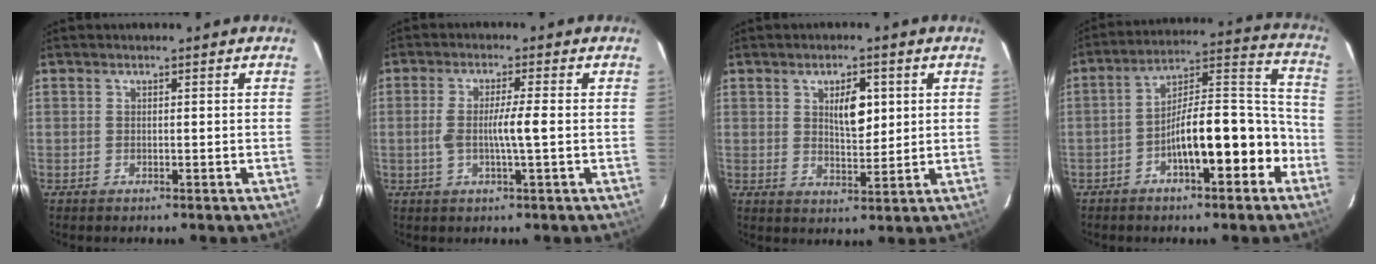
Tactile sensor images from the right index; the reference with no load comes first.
{"total": 4.8, "force": [-0.4, -0.1, 4.8], "torque": [-0.089, -0.003, -0.008]}
{"total": 5.5, "force": [1.8, 2.2, 4.7], "torque": [-0.077, 0.000, 0.035]}
{"total": 14.2, "force": [-5.5, 3.8, 12.6], "torque": [-0.197, 0.033, -0.081]}